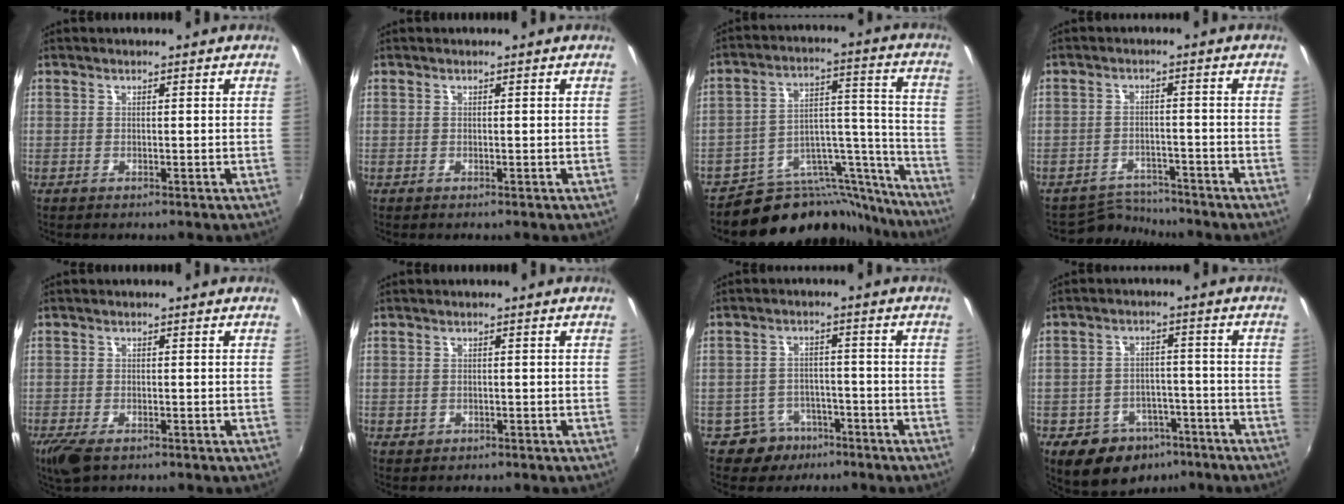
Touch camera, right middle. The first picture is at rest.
{"total": 0.0}
{"total": 18.1, "force": [-16.5, 6.7, 3.3], "torque": [-0.031, 0.069, -0.244]}
{"total": 5.1, "force": [-4.9, 0.7, -0.9], "torque": [0.001, 0.008, -0.085]}
{"total": 4.6, "force": [-3.0, 1.9, 3.0], "torque": [-0.071, -0.019, -0.054]}
{"total": 1.3, "force": [-0.5, 1.1, 0.4], "torque": [-0.008, -0.004, -0.005]}
{"total": 5.6, "force": [-3.9, 4.0, 0.4], "torque": [-0.016, 0.019, -0.056]}
{"total": 11.0, "force": [-6.6, 7.8, 4.1], "torque": [-0.095, 0.016, -0.077]}